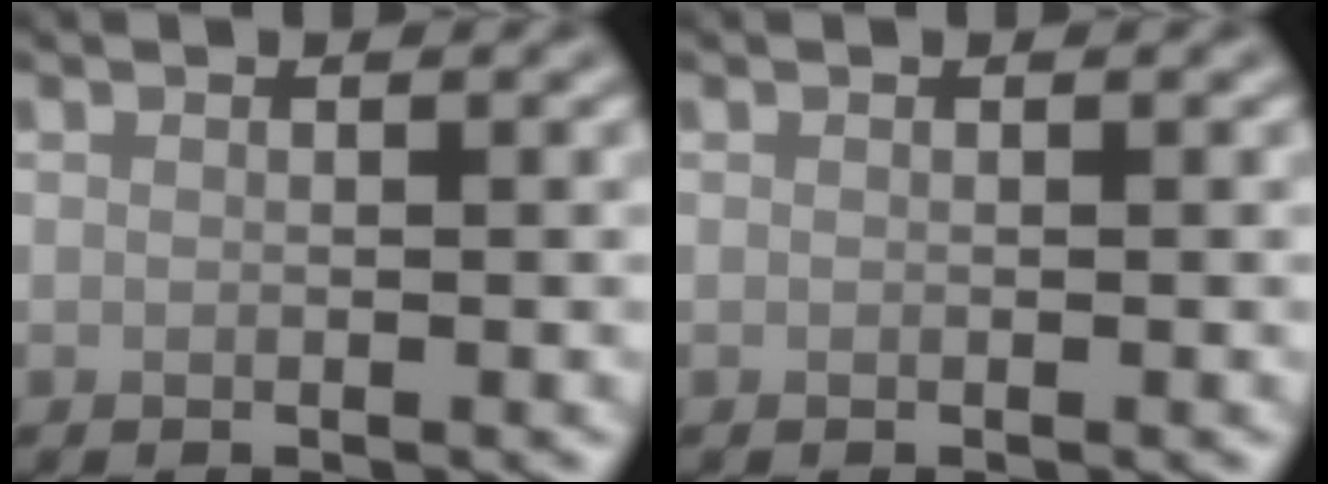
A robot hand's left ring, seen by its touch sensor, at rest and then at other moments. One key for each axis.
{"total": 0.0}